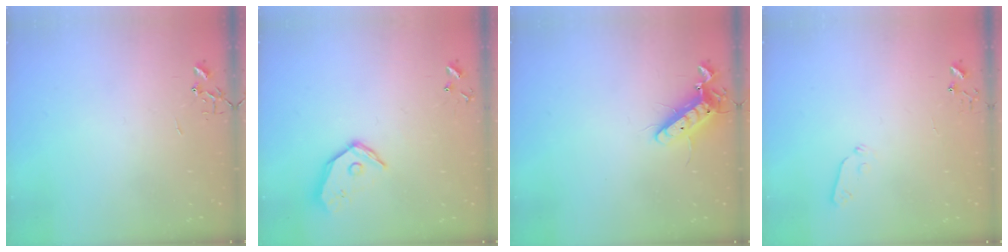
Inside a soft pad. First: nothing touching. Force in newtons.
{"total": 12.3, "press": 12.1, "slide": 1.9}
{"total": 11.6, "press": 11.4, "slide": 2.2}
{"total": 4.8, "press": 4.7, "slide": 0.7}